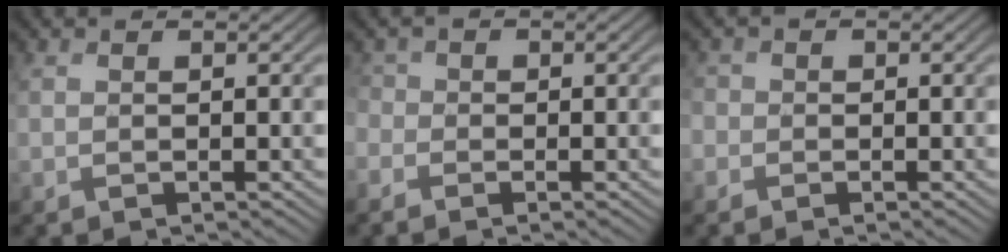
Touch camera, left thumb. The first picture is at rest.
{"total": 2.3, "force": [-1.7, 1.5, 0.1], "torque": [-0.006, -0.007, -0.037]}
{"total": 1.5, "force": [-1.0, 1.1, -0.4], "torque": [0.011, -0.004, -0.023]}